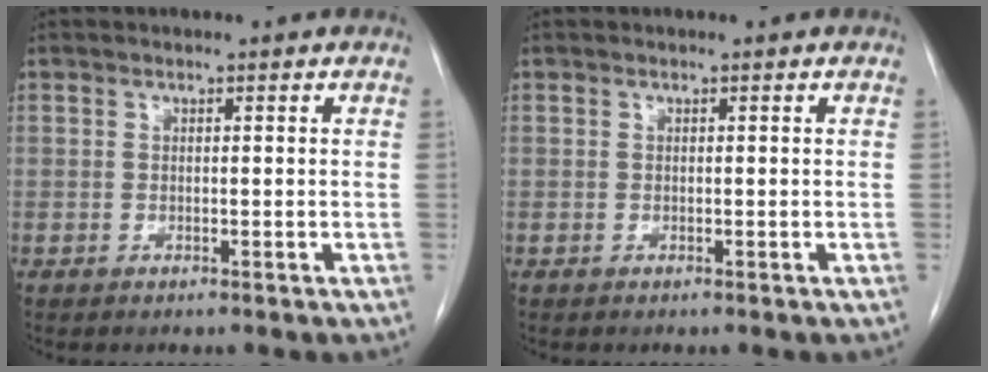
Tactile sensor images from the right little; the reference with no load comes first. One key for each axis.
{"total": 0.0}